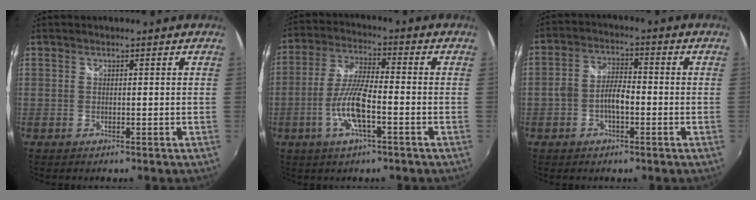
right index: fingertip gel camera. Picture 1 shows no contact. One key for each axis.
{"total": 9.2, "fx": -3.4, "fy": 1.8, "fz": 8.4, "tx": -0.175, "ty": -0.002, "tz": -0.068}
{"total": 5.2, "fx": -1.9, "fy": 2.7, "fz": 4.0, "tx": -0.080, "ty": 0.011, "tz": -0.034}